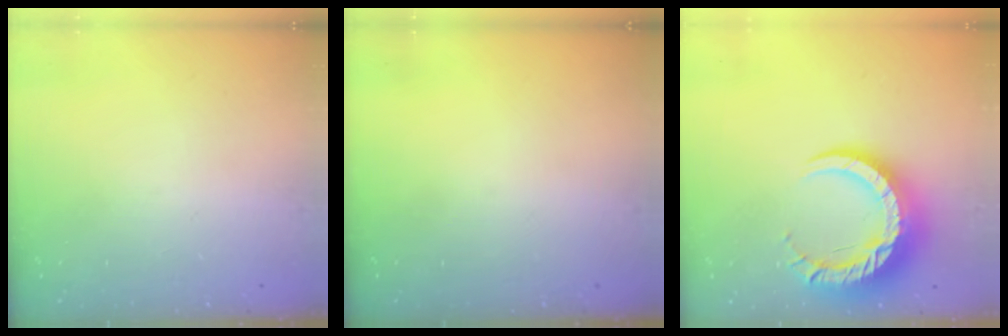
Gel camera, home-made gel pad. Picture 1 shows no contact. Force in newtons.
{"total": 0.0}
{"total": 15.7, "press": 15.6, "slide": 1.4}